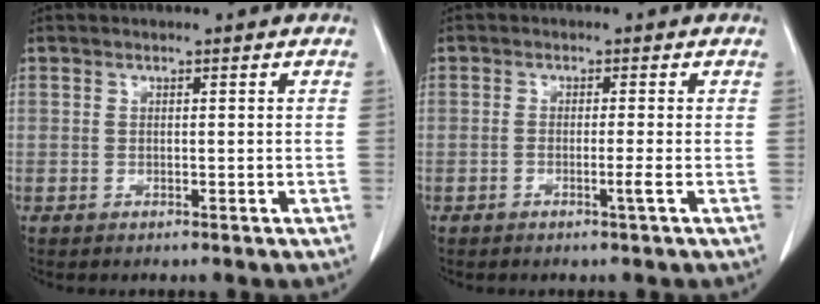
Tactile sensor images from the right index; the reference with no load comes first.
{"total": 1.5, "force": [-0.6, -0.4, 1.3], "torque": [-0.023, 0.000, -0.011]}